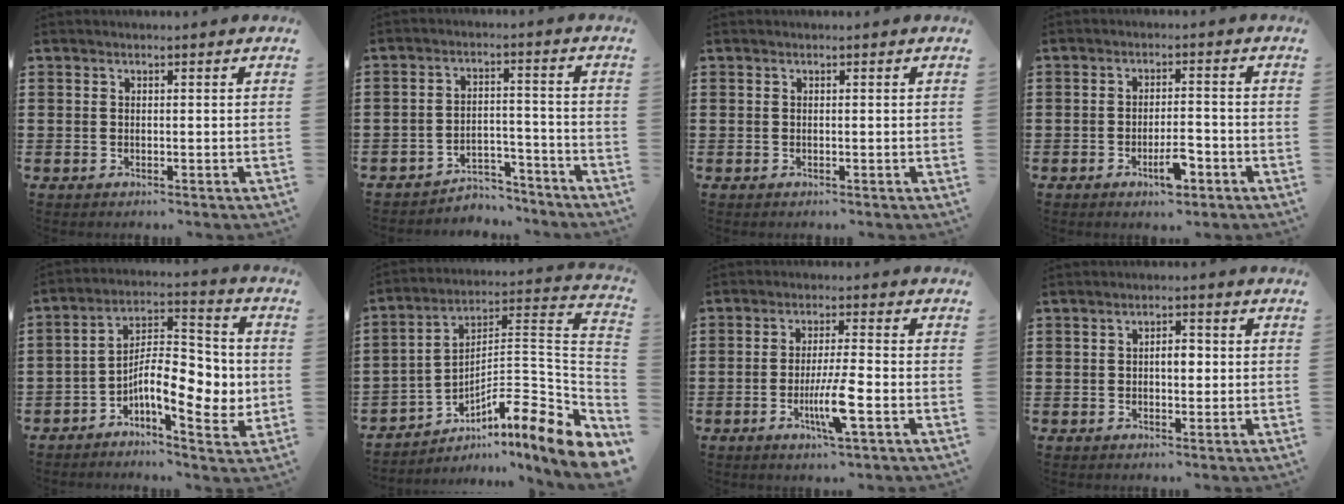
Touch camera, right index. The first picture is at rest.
{"total": 4.4, "force": [-4.2, 1.2, 0.8], "torque": [-0.015, 0.012, -0.086]}
{"total": 0.0}
{"total": 4.8, "force": [-2.4, 1.4, 3.9], "torque": [-0.068, 0.004, -0.043]}
{"total": 10.8, "force": [-2.4, 4.2, 9.6], "torque": [-0.158, -0.008, -0.043]}
{"total": 9.3, "force": [-5.0, 1.4, 7.7], "torque": [-0.106, -0.025, -0.105]}
{"total": 7.3, "force": [-2.5, 0.7, 6.9], "torque": [-0.131, -0.015, -0.046]}
{"total": 3.0, "force": [-0.1, 1.4, 2.6], "torque": [-0.042, 0.004, -0.006]}